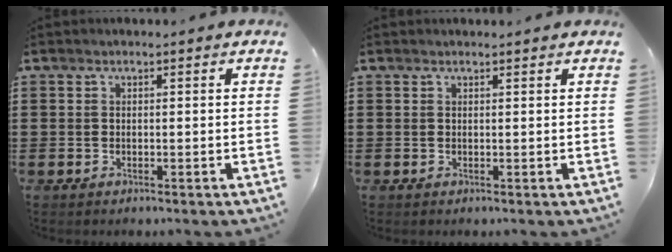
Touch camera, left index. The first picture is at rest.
{"total": 0.5, "force": [0.5, 0.0, 0.2], "torque": [-0.006, -0.002, 0.010]}